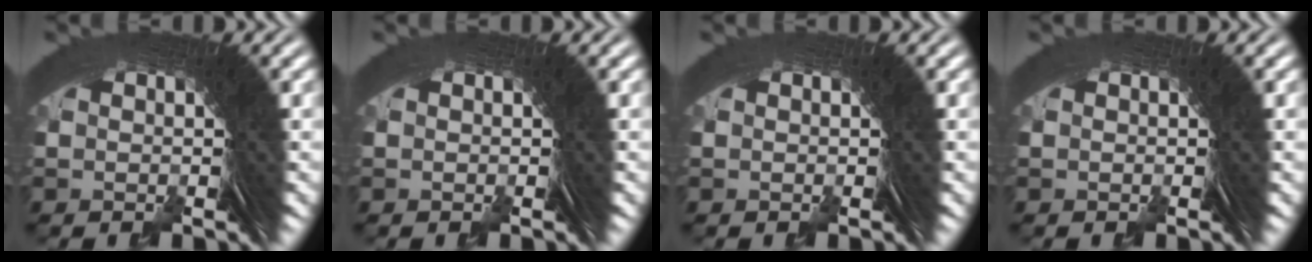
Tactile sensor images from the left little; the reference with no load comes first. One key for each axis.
{"total": 0.0}
{"total": 0.0}
{"total": 0.0}